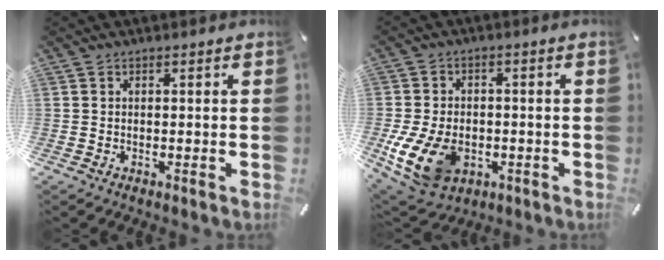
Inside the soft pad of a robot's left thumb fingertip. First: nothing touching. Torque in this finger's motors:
{"motor_torque": [1.59, 2.88, 0.58, -0.26, 0.22]}